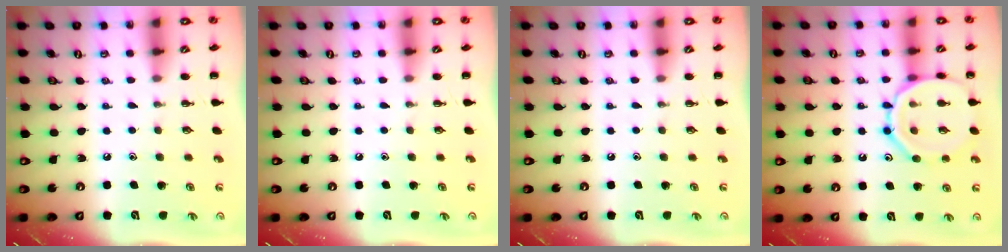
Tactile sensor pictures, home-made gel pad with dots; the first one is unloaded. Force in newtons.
{"total": 0.0}
{"total": 0.0}
{"total": 14.0, "press": 14.0, "slide": 0.8}